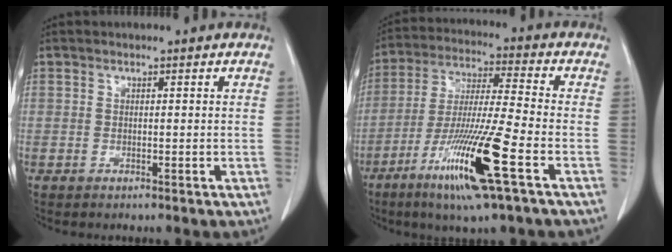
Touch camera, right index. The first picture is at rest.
{"total": 15.6, "force": [-7.1, -0.2, 13.8], "torque": [-0.274, -0.030, -0.130]}